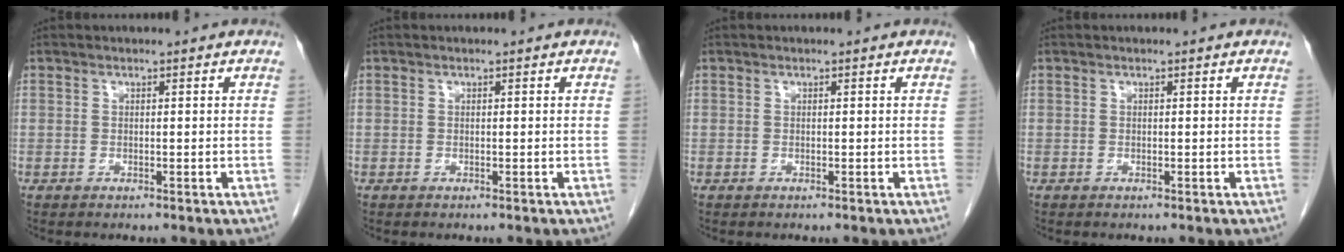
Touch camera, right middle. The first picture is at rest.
{"total": 0.0}
{"total": 0.0}
{"total": 0.0}